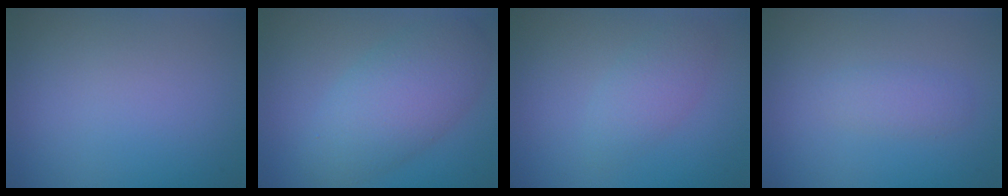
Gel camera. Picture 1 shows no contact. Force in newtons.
{"total": 4.3, "press": 4.3, "slide": 0.3}
{"total": 2.3, "press": 2.3, "slide": 0.1}
{"total": 1.5, "press": 1.5, "slide": 0.0}